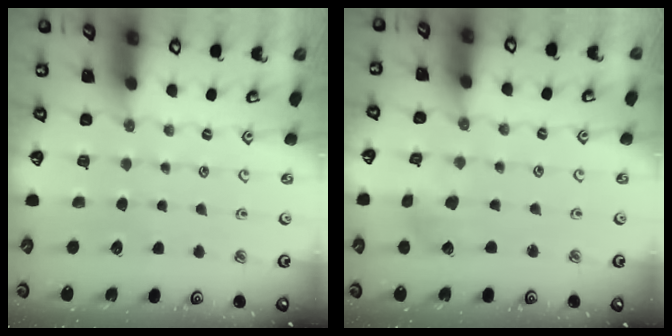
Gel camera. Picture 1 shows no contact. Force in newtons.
{"total": 2.4, "press": 2.3, "slide": 0.5}